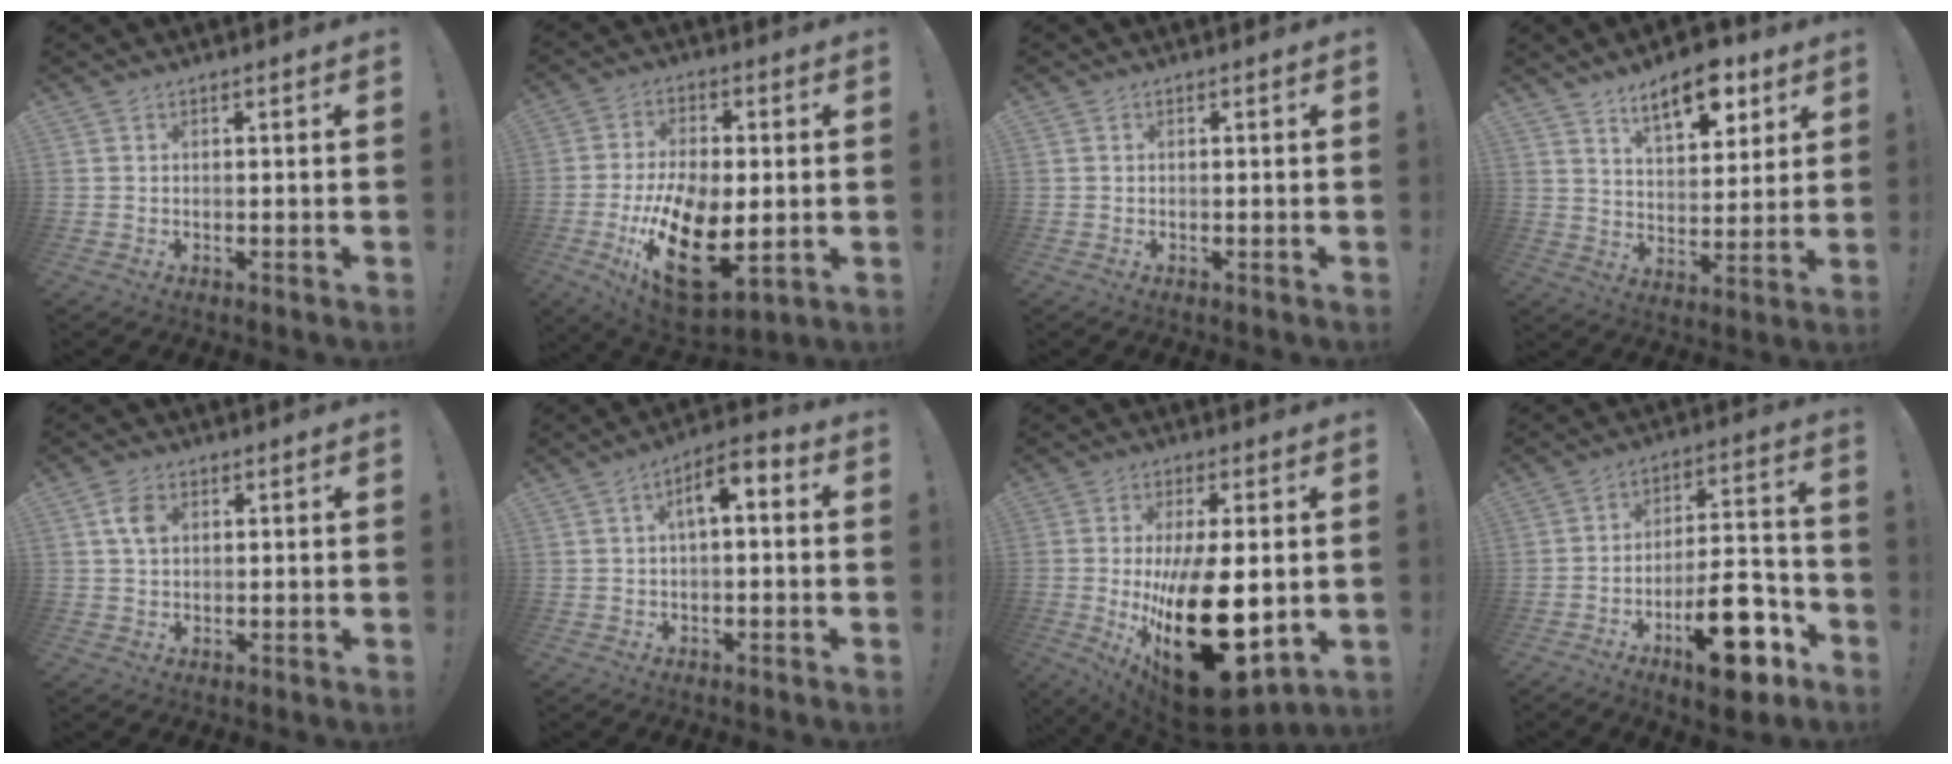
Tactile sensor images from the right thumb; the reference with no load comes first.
{"total": 20.7, "force": [-4.6, 11.1, 16.9], "torque": [-0.302, 0.012, -0.061]}
{"total": 0.0}
{"total": 13.0, "force": [8.3, 5.8, 8.1], "torque": [-0.112, -0.041, 0.144]}
{"total": 4.8, "force": [1.4, 3.3, 3.2], "torque": [-0.057, -0.001, 0.023]}
{"total": 6.5, "force": [1.1, 2.5, 5.9], "torque": [-0.094, -0.003, 0.016]}
{"total": 27.9, "force": [-3.1, 12.7, 24.7], "torque": [-0.390, -0.013, -0.015]}
{"total": 18.7, "force": [-10.0, 7.3, 14.0], "torque": [-0.195, 0.075, -0.149]}